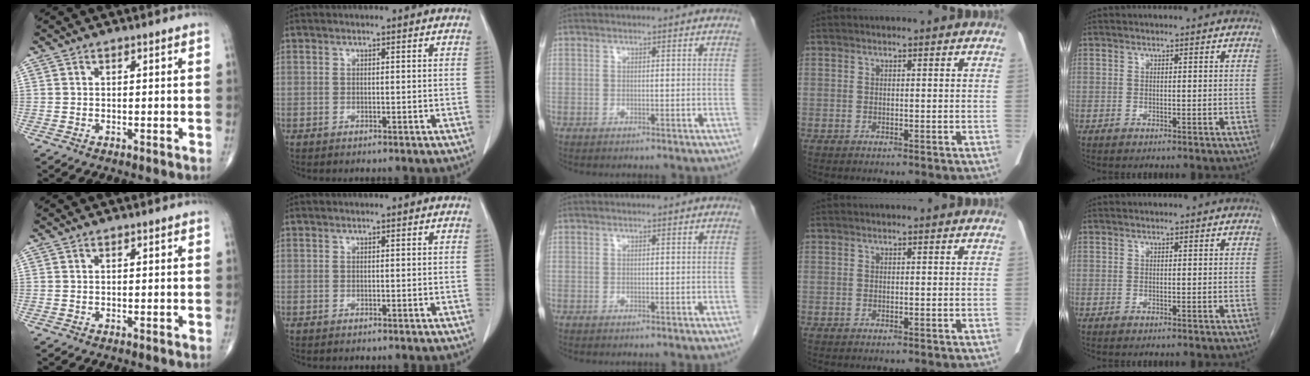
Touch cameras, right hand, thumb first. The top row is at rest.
{}